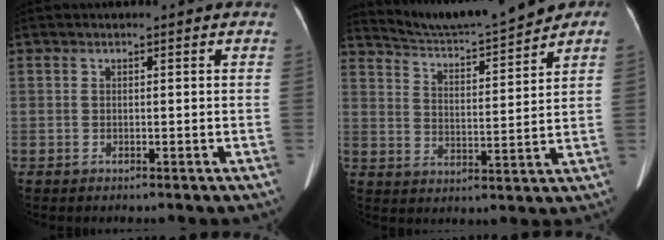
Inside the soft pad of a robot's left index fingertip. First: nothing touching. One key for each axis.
{"total": 11.0, "fx": 10.5, "fy": 0.0, "fz": 3.2, "tx": -0.061, "ty": 0.011, "tz": 0.171}